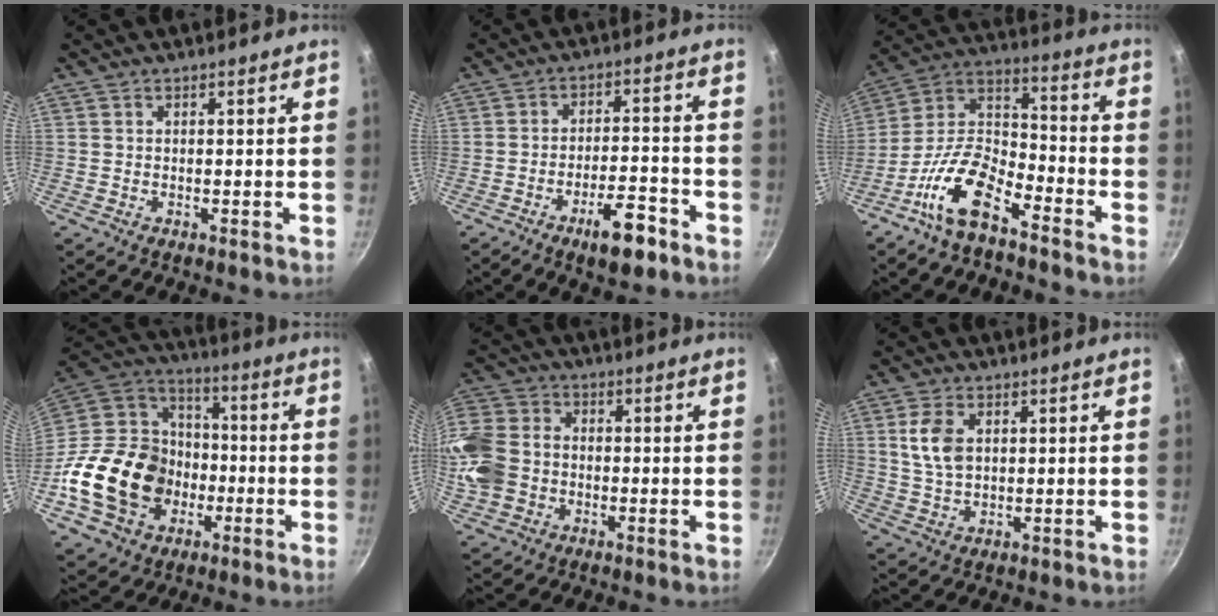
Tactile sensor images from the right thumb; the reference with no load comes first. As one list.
[{"total": 9.0, "force": [-5.4, 2.9, 6.6], "torque": [-0.093, 0.038, -0.078]}, {"total": 14.0, "force": [-8.8, 6.1, 9.0], "torque": [-0.168, 0.081, -0.187]}, {"total": 24.6, "force": [-6.7, 19.2, 14.0], "torque": [-0.241, 0.052, -0.110]}, {"total": 15.0, "force": [-2.1, 12.3, 8.4], "torque": [-0.181, 0.032, -0.052]}, {"total": 6.8, "force": [1.6, 4.3, 5.0], "torque": [-0.090, -0.003, 0.032]}]